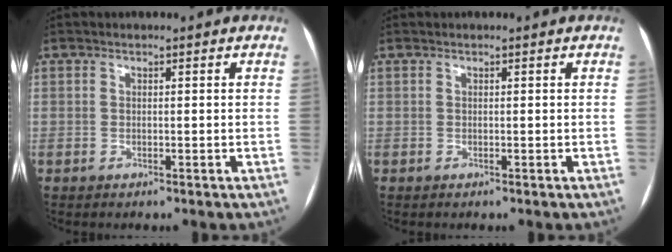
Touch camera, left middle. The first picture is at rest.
{"total": 0.0}